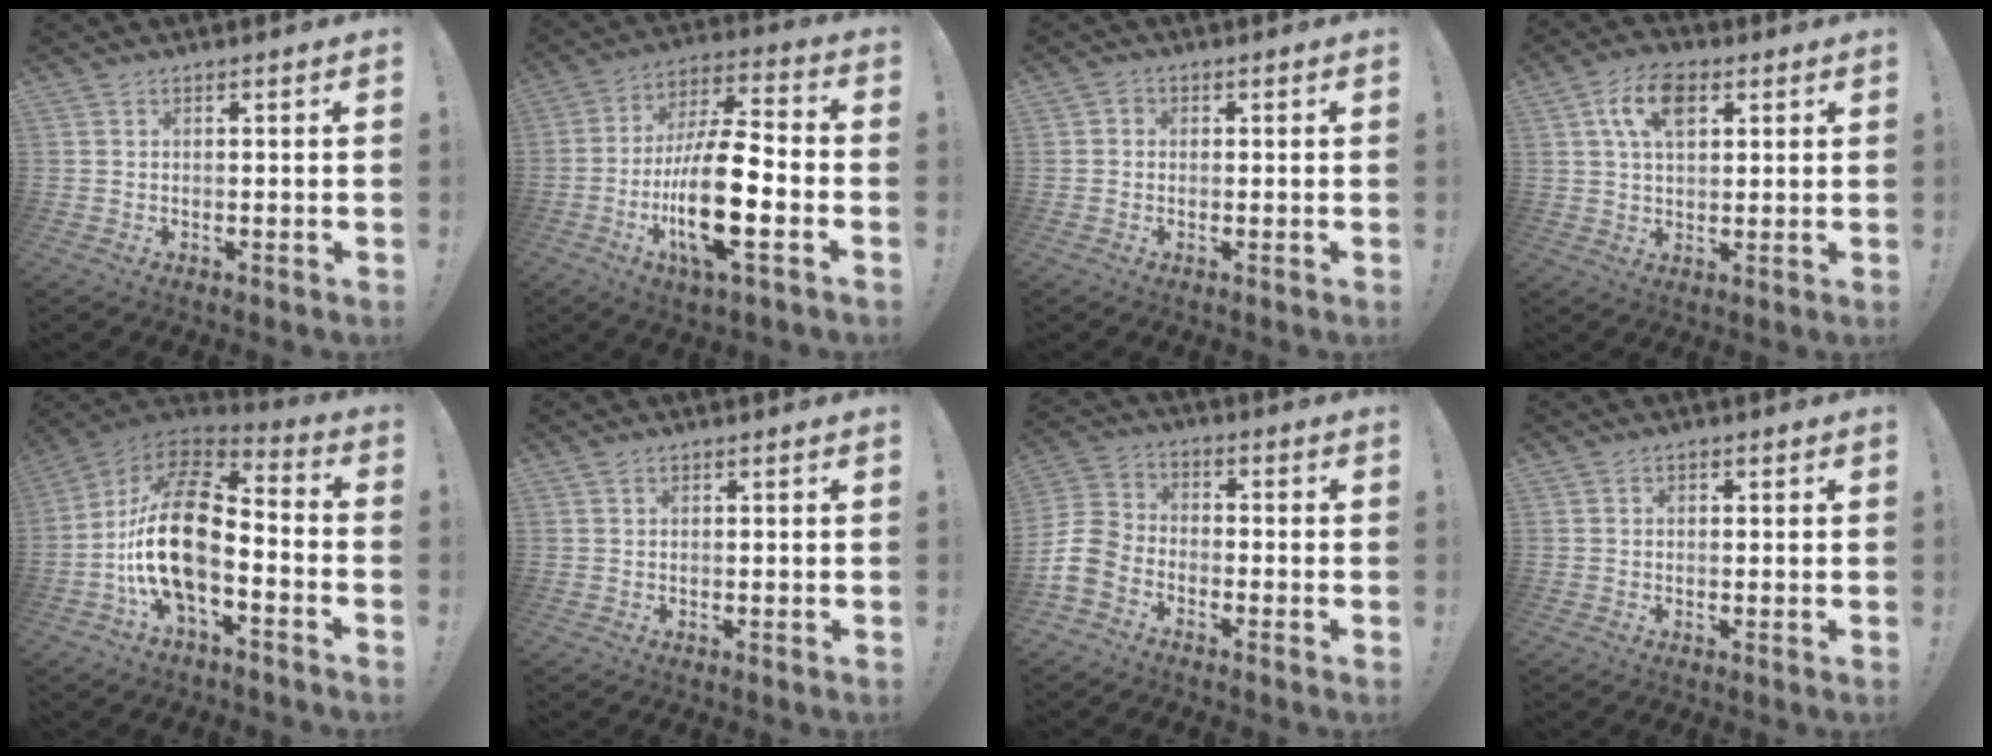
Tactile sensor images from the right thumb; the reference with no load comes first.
{"total": 19.7, "force": [-5.3, 6.1, 18.0], "torque": [-0.343, 0.018, -0.088]}
{"total": 1.5, "force": [-0.3, 1.3, 0.6], "torque": [-0.009, 0.004, -0.007]}
{"total": 10.5, "force": [3.9, 6.2, 7.4], "torque": [-0.129, 0.010, 0.075]}
{"total": 20.6, "force": [-4.1, 10.3, 17.4], "torque": [-0.340, 0.029, -0.068]}
{"total": 0.5, "force": [0.3, 0.3, 0.3], "torque": [-0.005, 0.000, 0.005]}
{"total": 9.7, "force": [-5.7, 6.3, 4.7], "torque": [-0.101, 0.036, -0.106]}
{"total": 0.8, "force": [-0.1, 0.7, 0.4], "torque": [-0.005, 0.002, -0.002]}